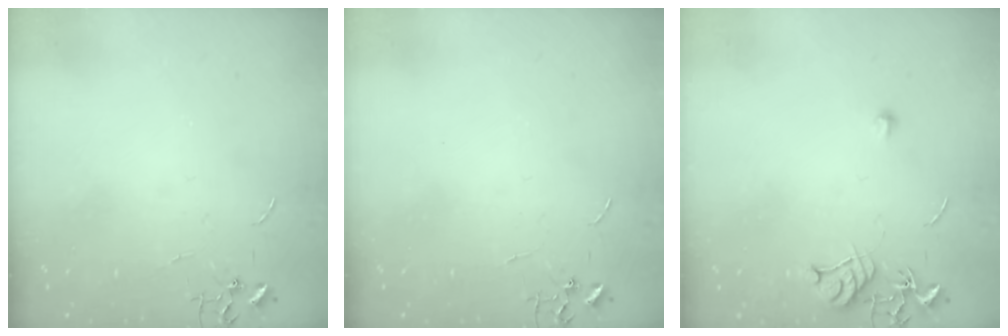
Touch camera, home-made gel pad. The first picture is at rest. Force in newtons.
{"total": 0.0}
{"total": 8.1, "press": 8.1, "slide": 0.4}